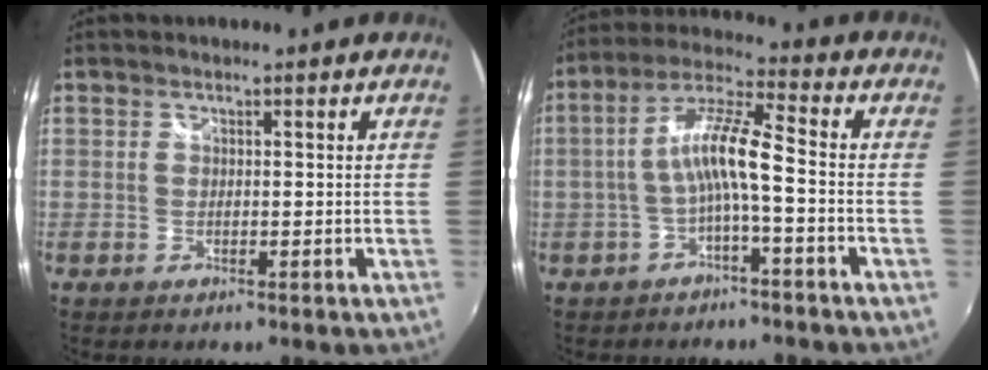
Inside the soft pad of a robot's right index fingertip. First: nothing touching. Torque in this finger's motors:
{"motor_torque": [0.82, -0.38, 0.71, 0.16]}